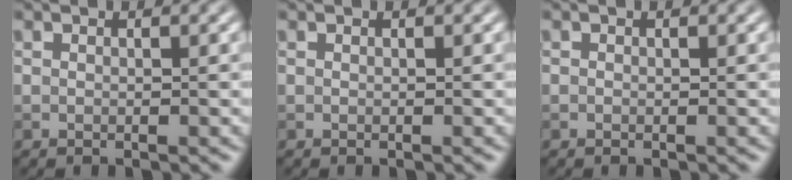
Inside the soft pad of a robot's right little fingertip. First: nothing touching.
{"total": 0.0}
{"total": 0.0}